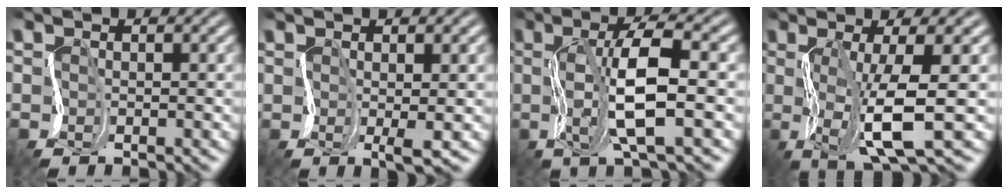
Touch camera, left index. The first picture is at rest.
{"total": 1.7, "force": [1.0, -0.3, 1.4], "torque": [-0.033, 0.002, 0.012]}
{"total": 5.8, "force": [0.8, 1.1, 5.6], "torque": [-0.115, 0.018, 0.008]}
{"total": 6.0, "force": [0.6, 1.0, 5.9], "torque": [-0.111, 0.002, 0.005]}